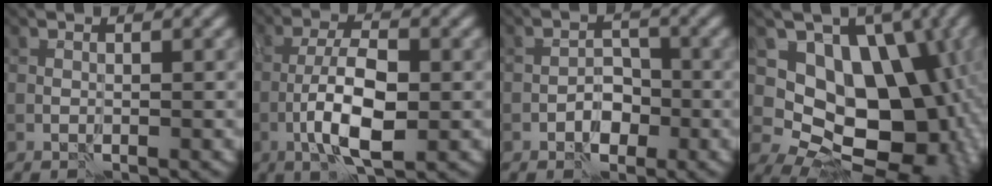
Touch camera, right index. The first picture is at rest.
{"total": 6.4, "force": [-1.8, 2.3, 5.7], "torque": [-0.105, 0.005, -0.037]}
{"total": 2.3, "force": [-1.1, 1.5, 1.3], "torque": [-0.010, 0.009, -0.018]}
{"total": 13.5, "force": [0.6, 9.9, 9.2], "torque": [-0.083, 0.002, 0.005]}